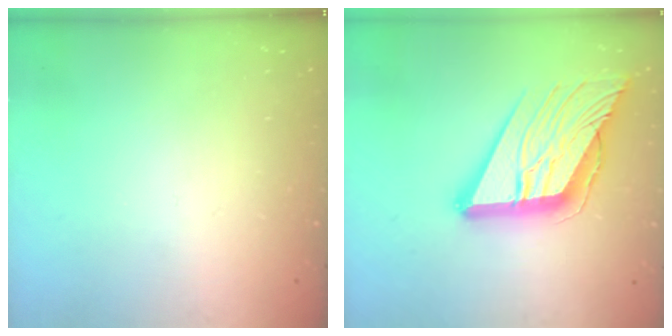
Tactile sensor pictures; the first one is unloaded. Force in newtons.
{"total": 24.5, "press": 24.3, "slide": 3.0}